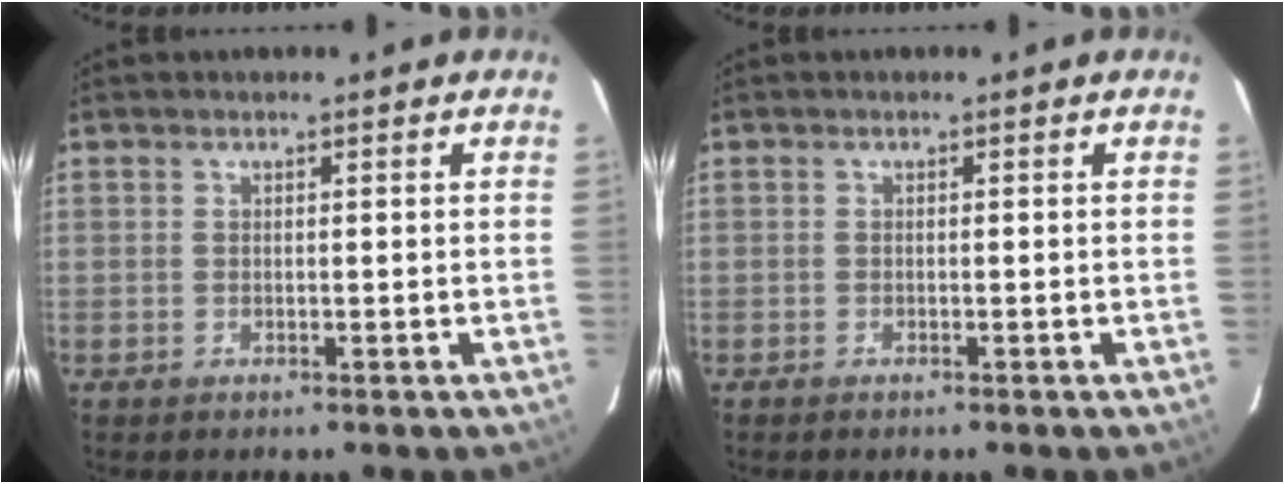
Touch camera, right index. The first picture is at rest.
{"total": 0.6, "force": [-0.6, 0.1, 0.3], "torque": [-0.010, -0.002, -0.008]}